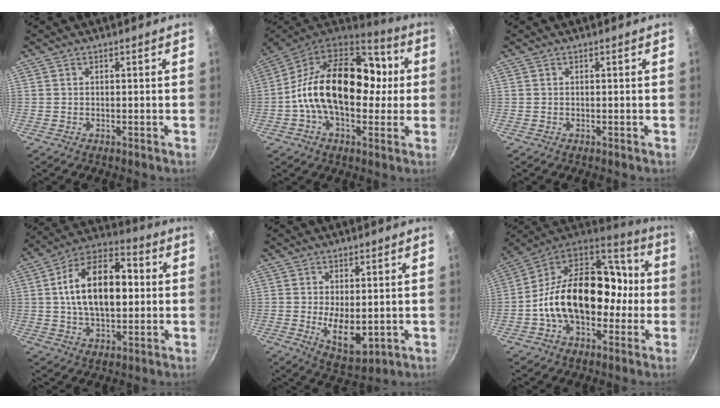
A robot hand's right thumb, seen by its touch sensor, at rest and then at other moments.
{"total": 24.8, "force": [0.6, 15.1, 19.7], "torque": [-0.314, 0.041, 0.004]}
{"total": 0.0}
{"total": 18.5, "force": [1.9, 10.4, 15.2], "torque": [-0.239, 0.022, 0.025]}
{"total": 8.3, "force": [-0.8, 4.2, 7.1], "torque": [-0.097, -0.020, 0.002]}
{"total": 24.4, "force": [-2.3, 15.4, 18.8], "torque": [-0.292, 0.048, -0.034]}